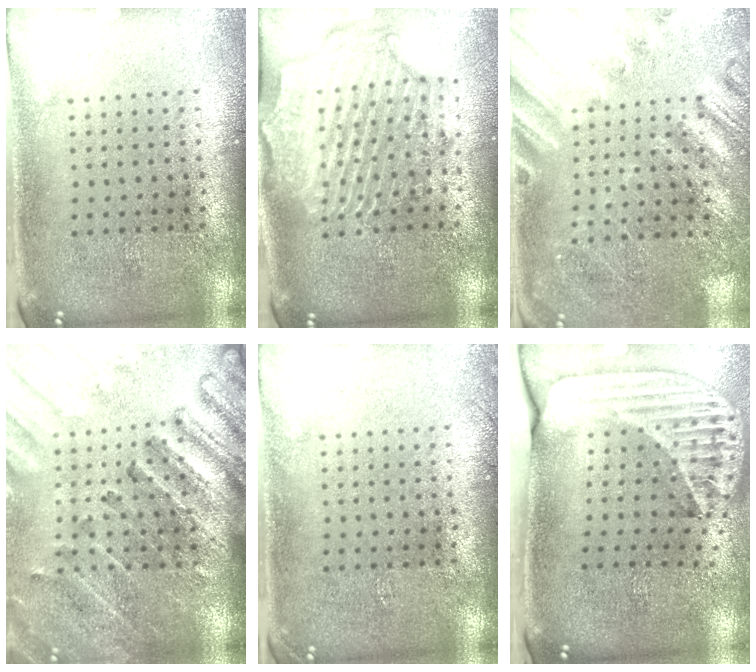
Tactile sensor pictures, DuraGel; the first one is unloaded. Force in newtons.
{"total": 2.3, "press": 2.2, "slide": 0.8}
{"total": 2.3, "press": 2.2, "slide": 0.7}
{"total": 2.7, "press": 2.7, "slide": 0.3}
{"total": 0.7, "press": 0.7, "slide": 0.1}
{"total": 2.6, "press": 1.8, "slide": 1.9}